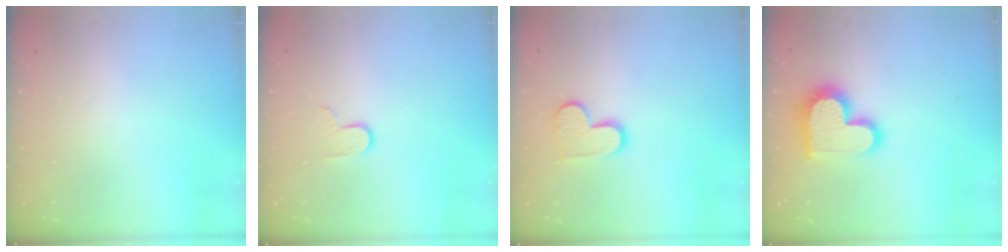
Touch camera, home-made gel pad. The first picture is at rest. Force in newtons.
{"total": 6.3, "press": 6.3, "slide": 0.6}
{"total": 10.9, "press": 10.9, "slide": 0.8}
{"total": 17.0, "press": 16.9, "slide": 1.3}